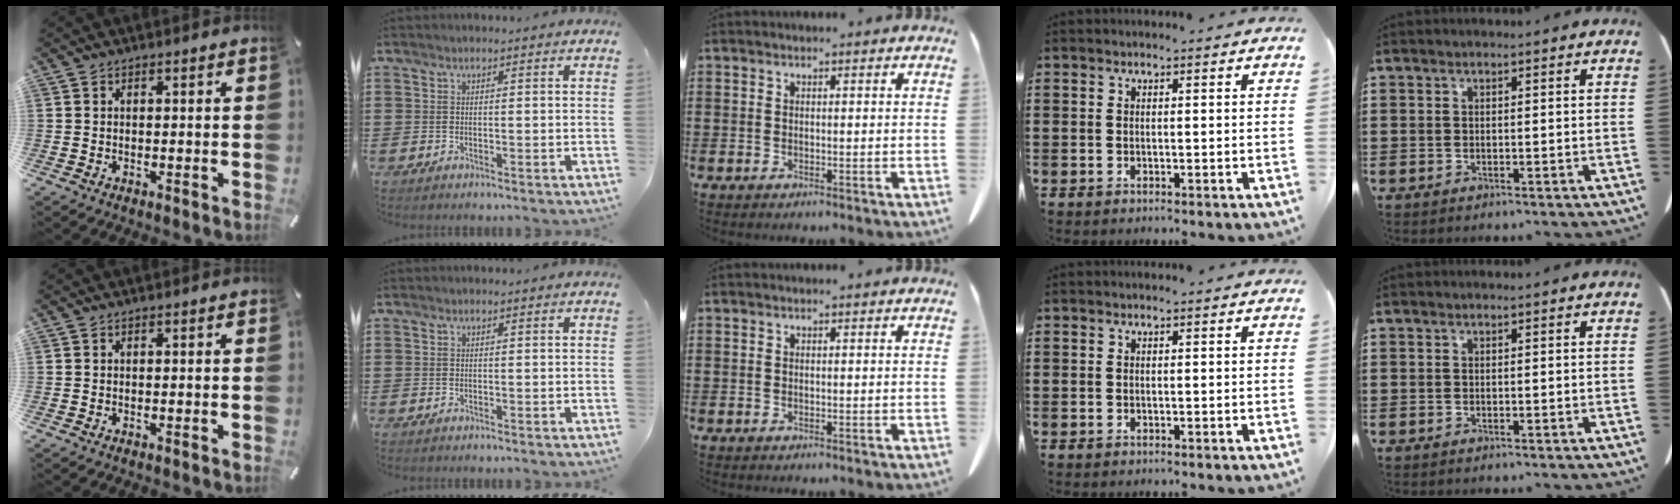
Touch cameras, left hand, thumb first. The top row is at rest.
{}